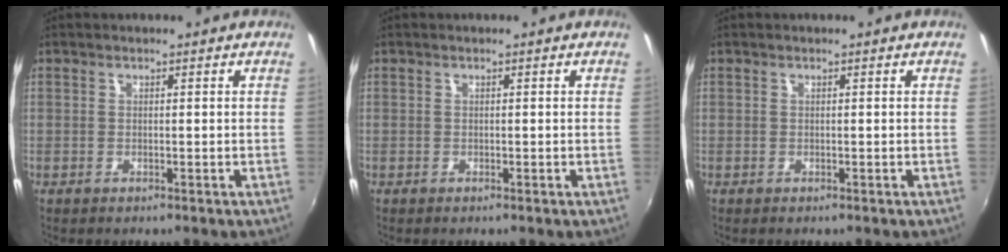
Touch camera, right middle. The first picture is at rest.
{"total": 0.0}
{"total": 0.6, "force": [0.5, -0.4, -0.1], "torque": [0.004, -0.003, 0.007]}